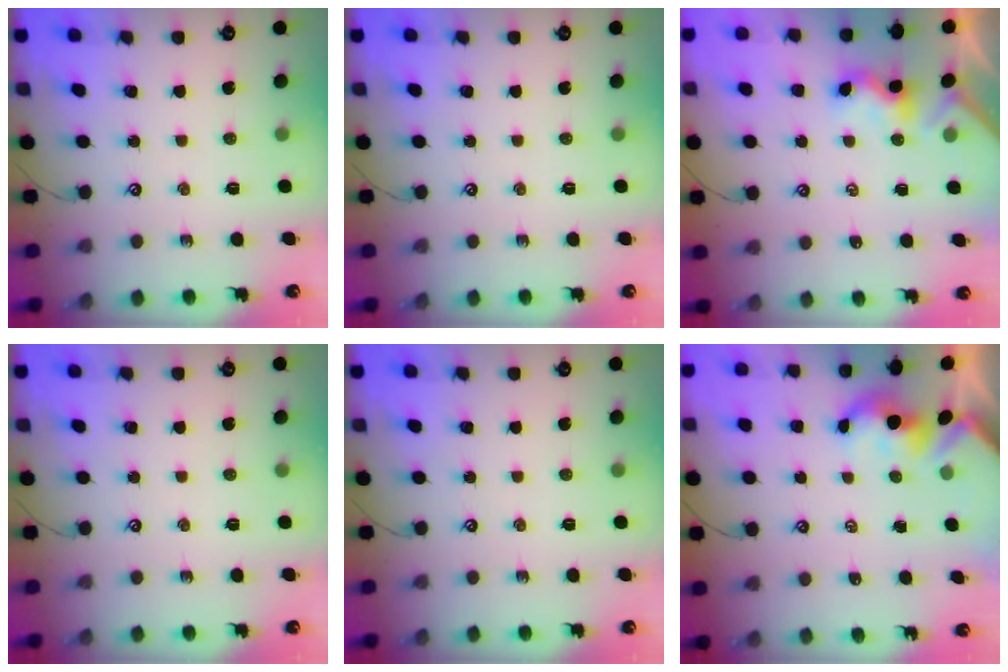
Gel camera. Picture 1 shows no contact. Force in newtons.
{"total": 0.0}
{"total": 2.3, "press": 2.3, "slide": 0.3}
{"total": 0.0}
{"total": 0.0}
{"total": 2.0, "press": 2.0, "slide": 0.2}